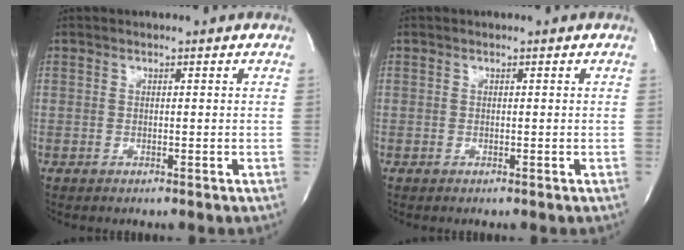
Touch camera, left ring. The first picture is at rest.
{"total": 0.0}